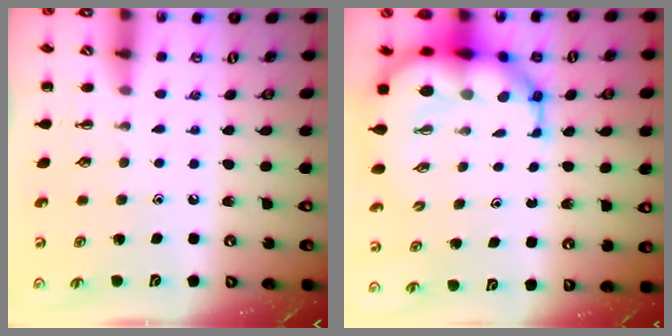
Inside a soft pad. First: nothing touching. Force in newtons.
{"total": 12.0, "press": 11.4, "slide": 3.6}